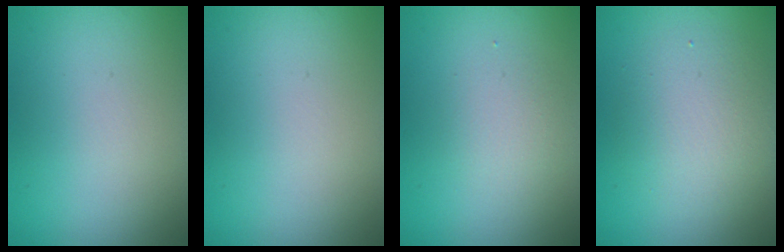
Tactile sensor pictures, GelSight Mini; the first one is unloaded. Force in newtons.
{"total": 0.0}
{"total": 1.7, "press": 1.7, "slide": 0.1}
{"total": 4.0, "press": 4.0, "slide": 0.1}